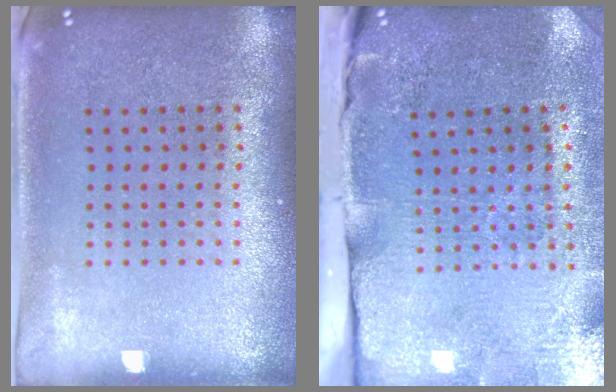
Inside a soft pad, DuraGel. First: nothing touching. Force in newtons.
{"total": 4.9, "press": 3.9, "slide": 2.9}